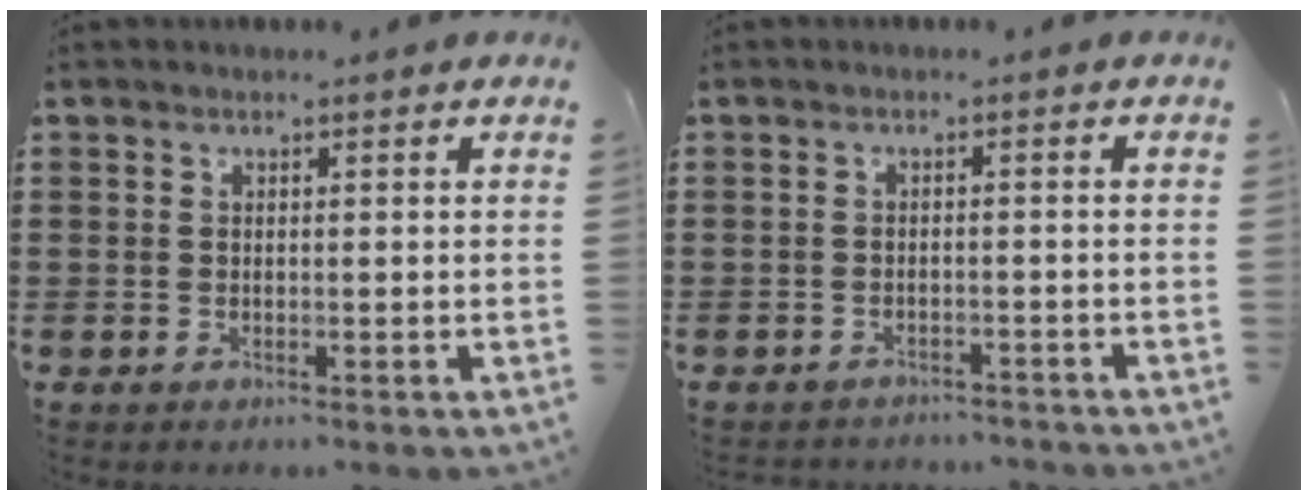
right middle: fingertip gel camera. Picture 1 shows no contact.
{"total": 1.8, "force": [-1.8, 0.2, -0.1], "torque": [-0.006, 0.000, -0.039]}